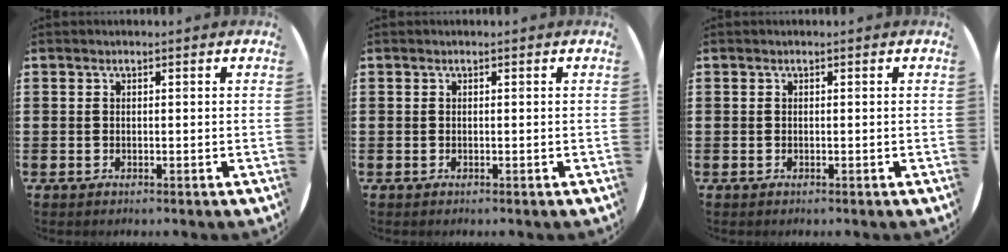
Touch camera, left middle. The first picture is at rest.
{"total": 0.0}
{"total": 0.0}